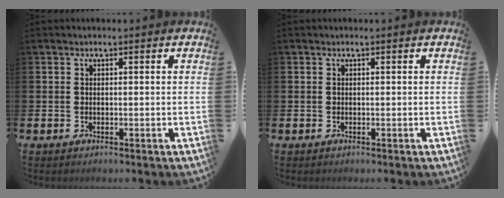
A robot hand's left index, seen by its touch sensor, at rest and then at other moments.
{"total": 0.0}